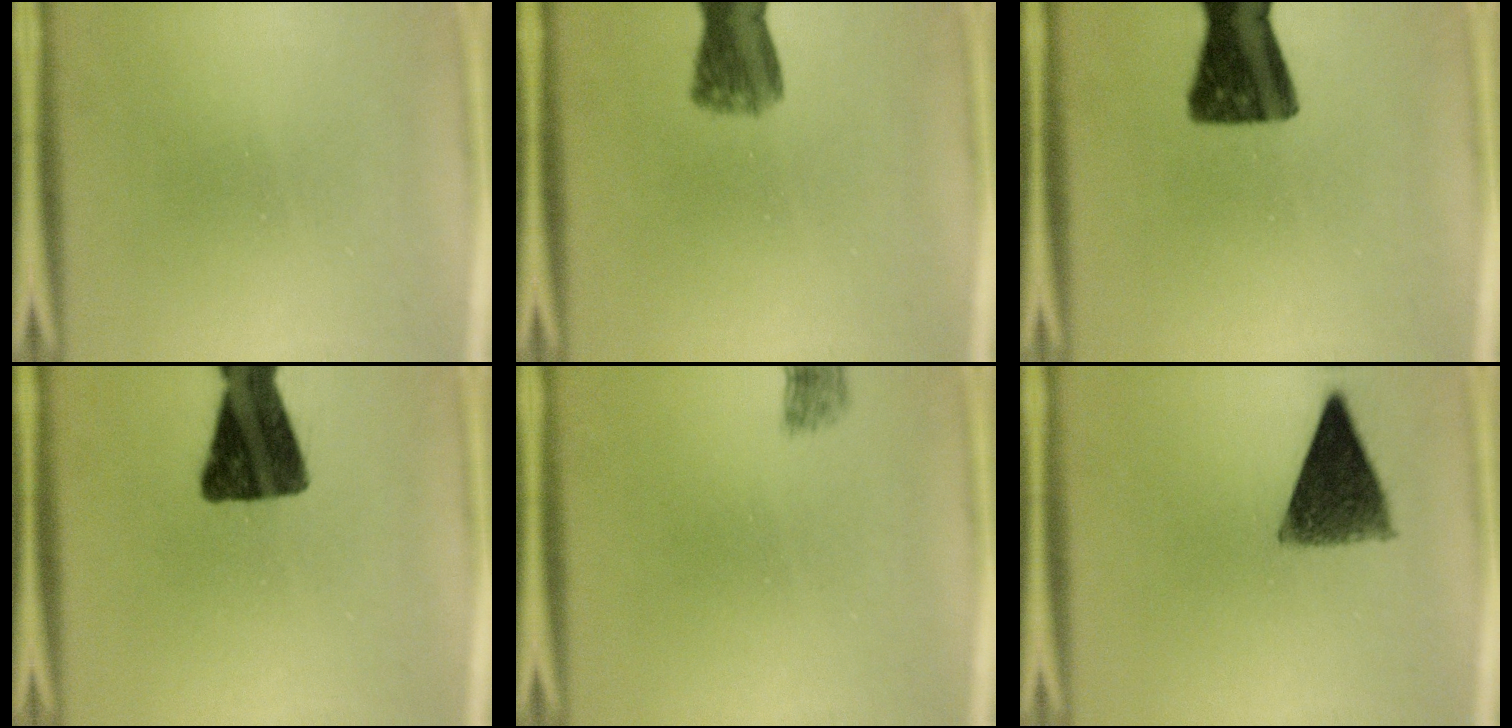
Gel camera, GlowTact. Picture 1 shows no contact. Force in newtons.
{"total": 6.2}
{"total": 14.5}
{"total": 15.6}
{"total": 1.2}
{"total": 10.1}